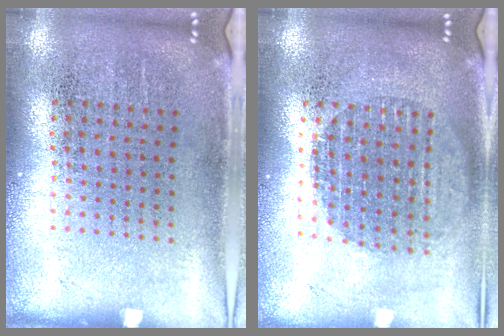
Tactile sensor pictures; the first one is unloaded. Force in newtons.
{"total": 1.8, "press": 1.5, "slide": 1.0}